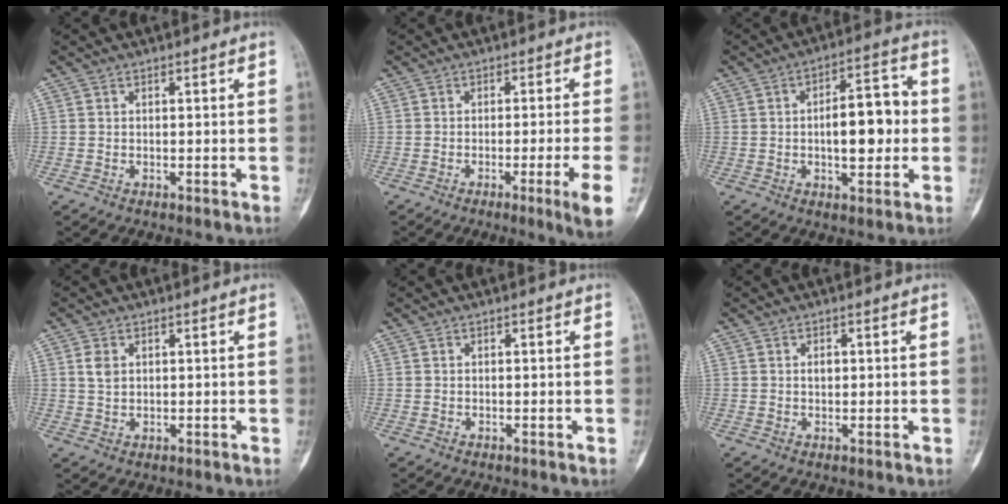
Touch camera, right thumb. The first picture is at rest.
{"total": 6.5, "force": [-2.6, -0.7, 6.0], "torque": [-0.095, -0.009, -0.038]}
{"total": 12.4, "force": [-0.5, 5.8, 11.0], "torque": [-0.139, 0.024, -0.010]}
{"total": 2.8, "force": [0.9, 1.9, 1.9], "torque": [-0.028, -0.002, 0.019]}
{"total": 0.0}
{"total": 1.3, "force": [0.2, 0.9, 0.9], "torque": [-0.011, 0.002, 0.004]}